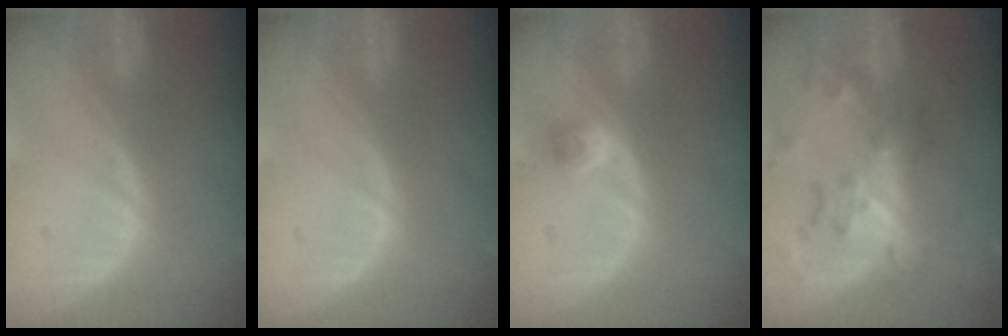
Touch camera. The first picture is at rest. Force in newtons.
{"total": 0.0}
{"total": 2.4, "press": 2.1, "slide": 1.2}
{"total": 8.5, "press": 7.4, "slide": 4.1}